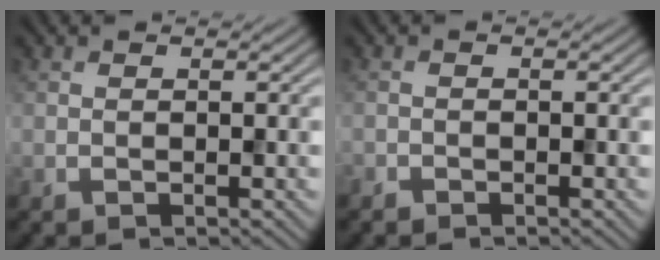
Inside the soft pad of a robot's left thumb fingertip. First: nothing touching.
{"total": 1.0, "force": [-0.9, 0.4, 0.1], "torque": [-0.002, -0.003, -0.020]}